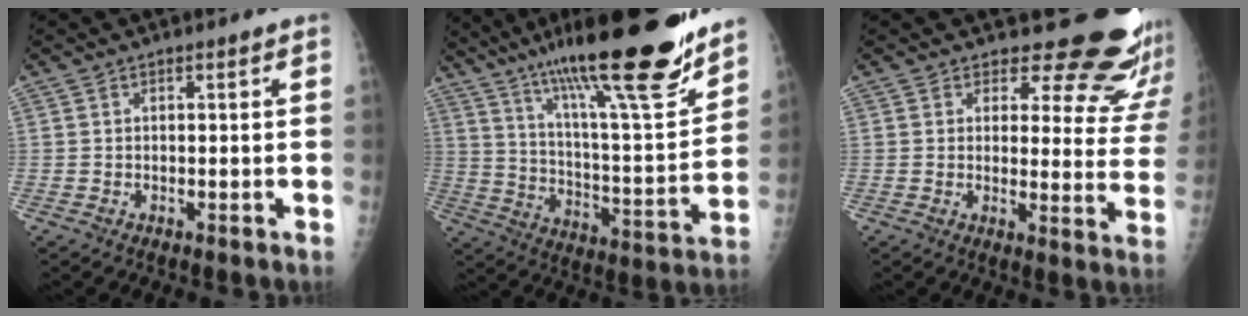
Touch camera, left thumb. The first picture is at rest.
{"total": 26.1, "force": [19.1, 4.0, 17.3], "torque": [-0.256, -0.073, 0.311]}
{"total": 16.9, "force": [14.7, 6.6, 5.1], "torque": [-0.012, -0.126, 0.152]}